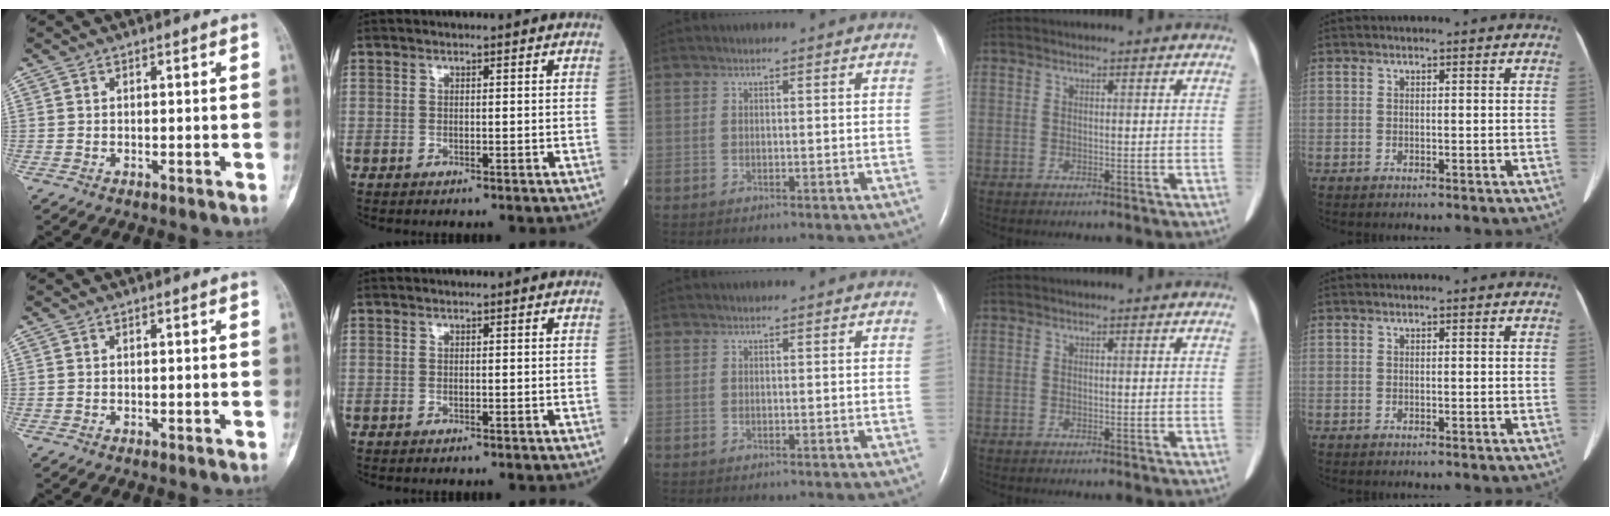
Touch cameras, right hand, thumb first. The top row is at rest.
{}